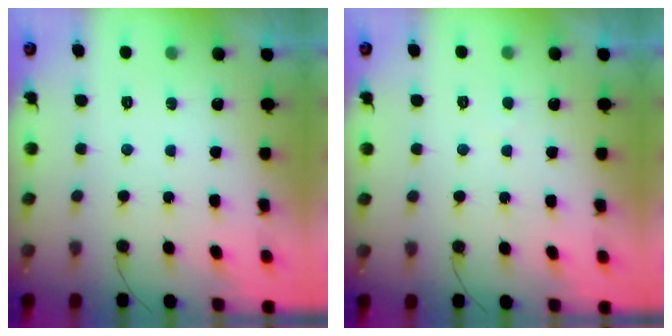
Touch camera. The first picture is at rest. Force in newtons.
{"total": 1.9, "press": 1.9, "slide": 0.3}